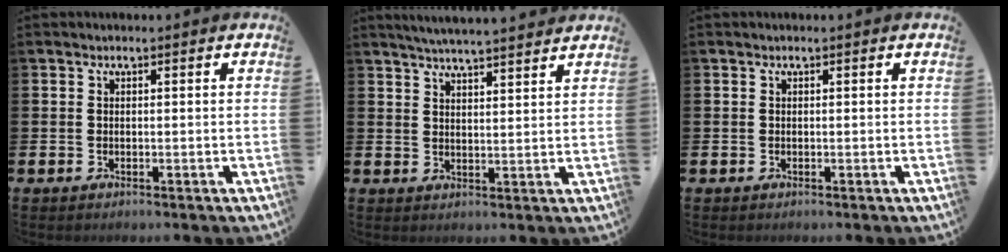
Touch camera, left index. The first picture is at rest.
{"total": 4.5, "force": [4.4, -0.4, 0.6], "torque": [-0.023, -0.023, 0.079]}
{"total": 0.0}